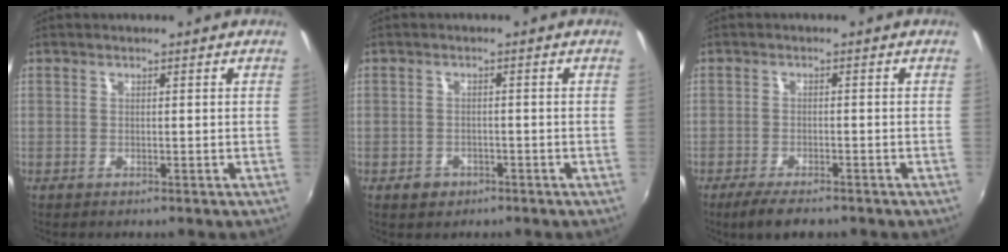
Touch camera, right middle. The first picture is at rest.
{"total": 2.6, "force": [-1.5, 2.0, 0.8], "torque": [-0.018, 0.001, -0.021]}
{"total": 5.4, "force": [-4.2, 1.3, 3.1], "torque": [-0.073, -0.012, -0.072]}